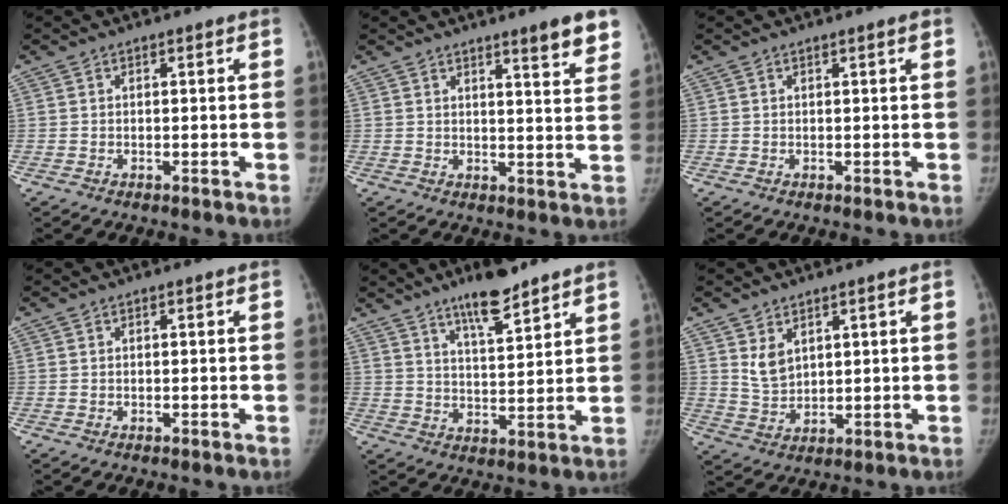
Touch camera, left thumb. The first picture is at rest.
{"total": 7.4, "force": [5.1, 0.9, 5.2], "torque": [-0.051, -0.030, 0.063]}
{"total": 0.6, "force": [0.3, 0.0, 0.5], "torque": [-0.004, 0.002, 0.004]}
{"total": 0.0}
{"total": 9.5, "force": [7.1, 2.1, 6.0], "torque": [-0.082, -0.042, 0.120]}
{"total": 4.7, "force": [2.4, 3.0, 2.7], "torque": [-0.034, -0.019, 0.055]}